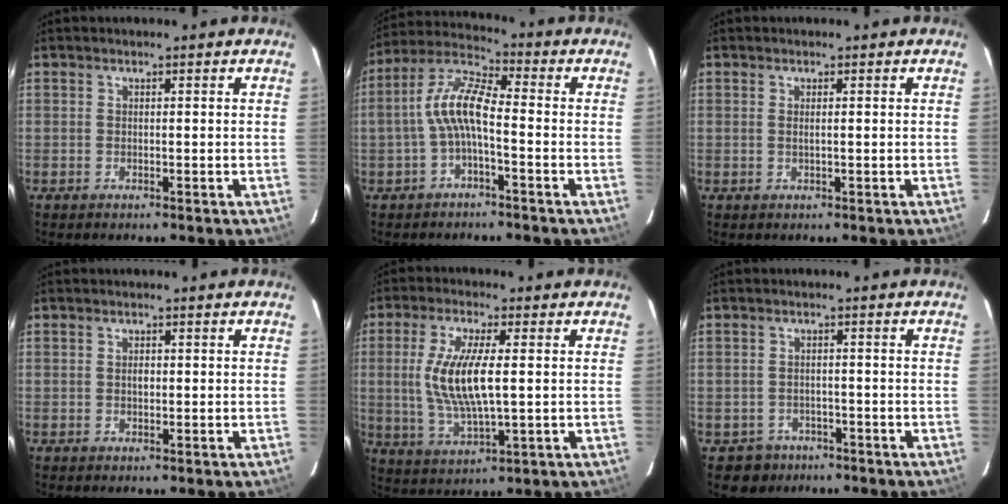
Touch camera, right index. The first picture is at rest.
{"total": 8.2, "force": [-1.9, 2.5, 7.5], "torque": [-0.172, 0.019, -0.036]}
{"total": 0.8, "force": [0.1, -0.1, 0.8], "torque": [-0.015, 0.000, 0.002]}
{"total": 1.1, "force": [0.0, 0.8, 0.8], "torque": [-0.012, 0.003, 0.000]}
{"total": 11.9, "force": [0.9, 3.5, 11.4], "torque": [-0.226, -0.006, 0.023]}
{"total": 4.4, "force": [-2.7, 3.4, 0.2], "torque": [-0.020, 0.011, -0.035]}